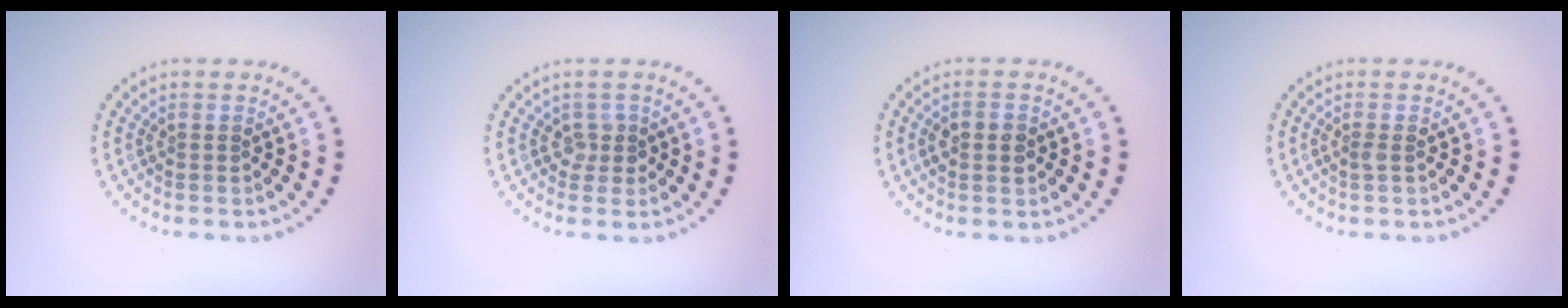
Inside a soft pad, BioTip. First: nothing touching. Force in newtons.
{"total": 1.3, "press": 1.1, "slide": 0.8}
{"total": 1.9, "press": 1.9, "slide": 0.0}
{"total": 0.6, "press": 0.5, "slide": 0.2}